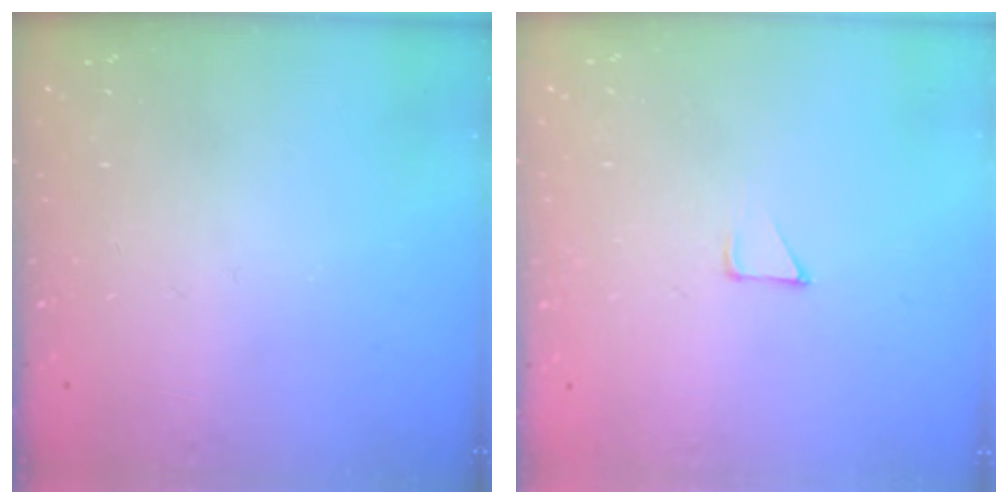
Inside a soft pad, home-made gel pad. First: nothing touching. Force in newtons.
{"total": 2.8, "press": 2.8, "slide": 0.2}